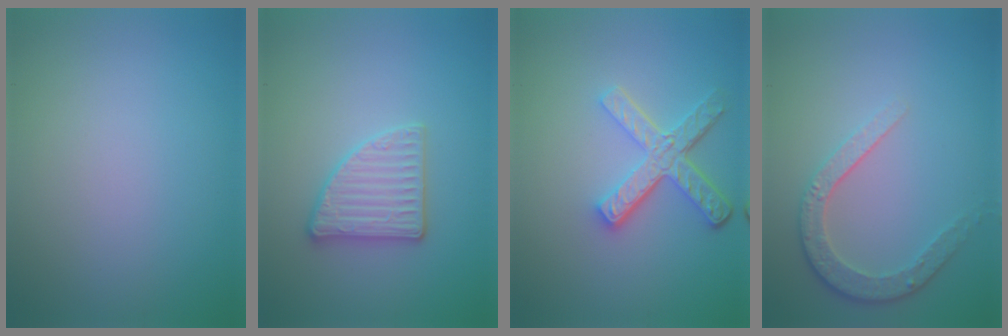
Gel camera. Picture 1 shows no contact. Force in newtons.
{"total": 2.9, "press": 2.8, "slide": 0.5}
{"total": 4.5, "press": 3.3, "slide": 3.0}
{"total": 3.5, "press": 2.8, "slide": 2.0}